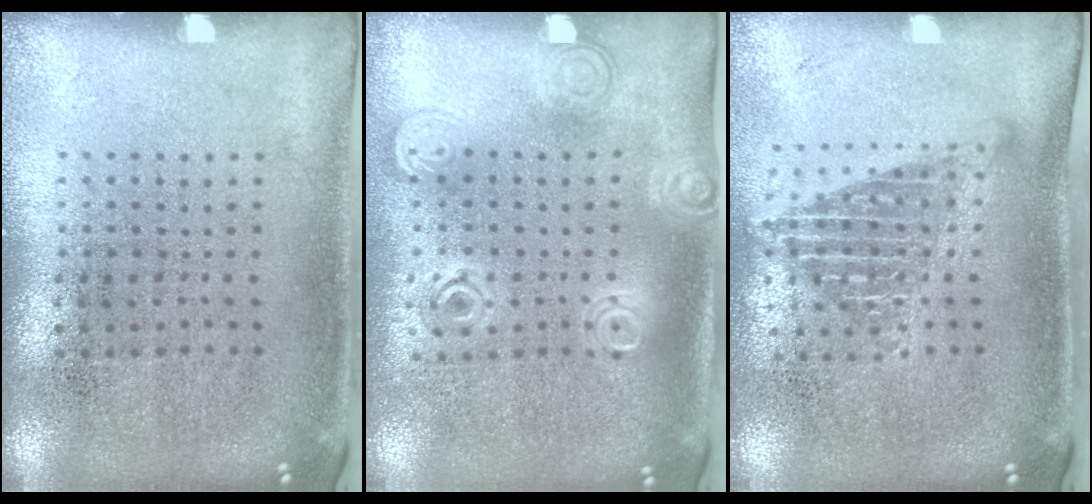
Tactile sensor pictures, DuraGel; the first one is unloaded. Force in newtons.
{"total": 1.5, "press": 1.4, "slide": 0.7}
{"total": 1.4, "press": 1.1, "slide": 0.8}